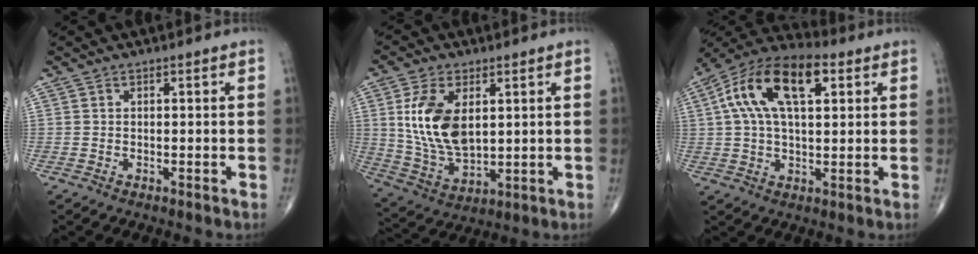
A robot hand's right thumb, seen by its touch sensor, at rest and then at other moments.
{"total": 13.8, "force": [2.9, 7.8, 10.9], "torque": [-0.204, -0.016, 0.067]}
{"total": 16.9, "force": [5.1, 8.4, 13.8], "torque": [-0.250, 0.026, 0.081]}